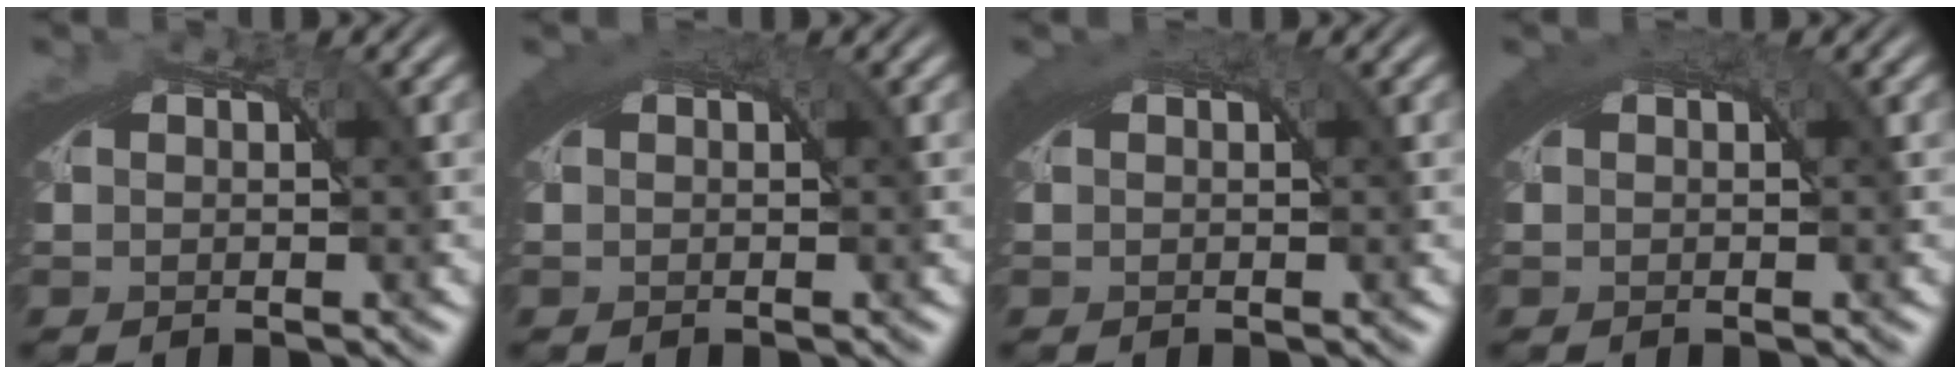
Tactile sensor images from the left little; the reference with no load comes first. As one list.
[{"total": 2.0, "force": [1.1, 0.4, 1.6], "torque": [-0.019, 0.009, 0.013]}, {"total": 1.9, "force": [1.0, 0.4, 1.5], "torque": [-0.018, 0.009, 0.013]}, {"total": 2.3, "force": [1.2, 0.5, 1.9], "torque": [-0.022, 0.011, 0.015]}]